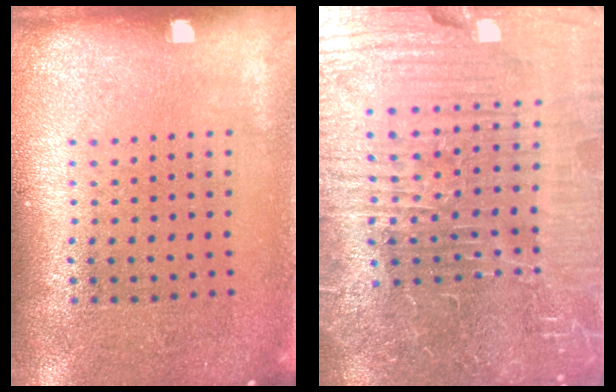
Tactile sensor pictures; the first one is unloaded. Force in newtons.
{"total": 7.3, "press": 6.6, "slide": 3.3}